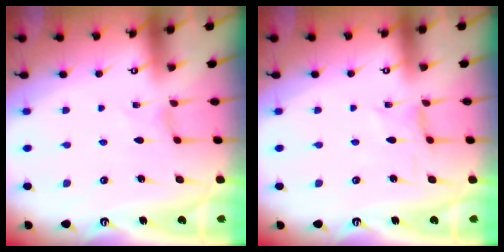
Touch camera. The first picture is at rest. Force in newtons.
{"total": 0.0}